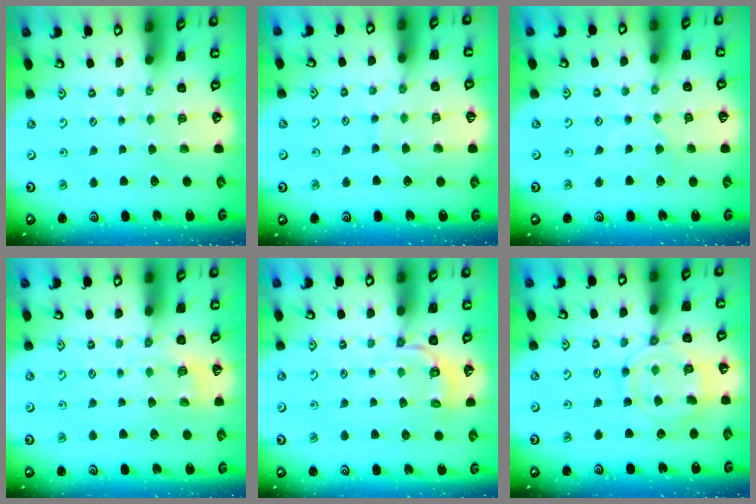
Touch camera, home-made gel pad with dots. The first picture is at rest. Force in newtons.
{"total": 6.9, "press": 6.8, "slide": 0.5}
{"total": 2.3, "press": 2.3, "slide": 0.4}
{"total": 3.8, "press": 3.3, "slide": 1.8}
{"total": 4.2, "press": 3.9, "slide": 1.6}
{"total": 12.5, "press": 12.4, "slide": 1.3}